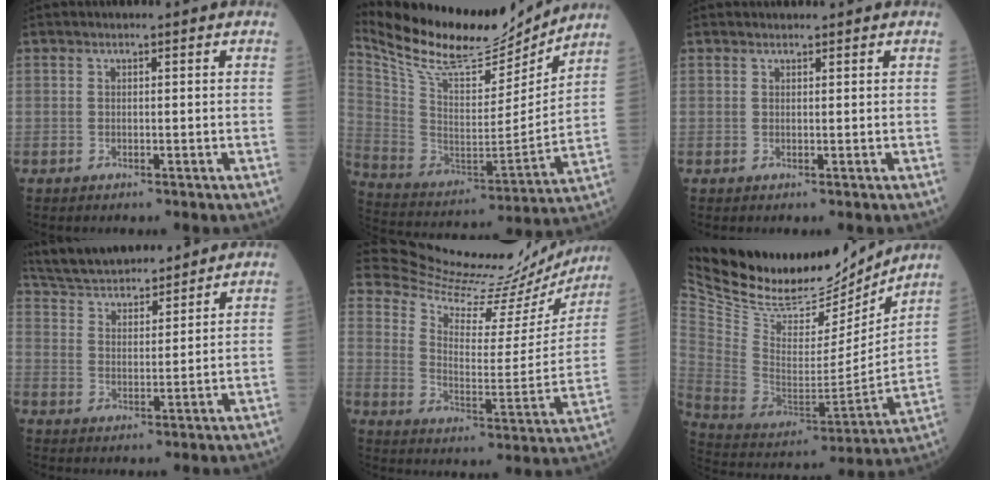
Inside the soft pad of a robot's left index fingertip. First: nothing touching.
{"total": 20.9, "force": [19.2, 3.9, 7.2], "torque": [-0.155, -0.025, 0.323]}
{"total": 1.2, "force": [1.2, 0.1, 0.1], "torque": [-0.004, 0.008, 0.021]}
{"total": 16.0, "force": [14.8, 3.2, 5.3], "torque": [-0.099, 0.029, 0.247]}
{"total": 22.3, "force": [21.8, 2.9, 3.5], "torque": [-0.066, -0.083, 0.286]}
{"total": 28.0, "force": [24.6, 8.3, 10.4], "torque": [-0.220, -0.040, 0.388]}